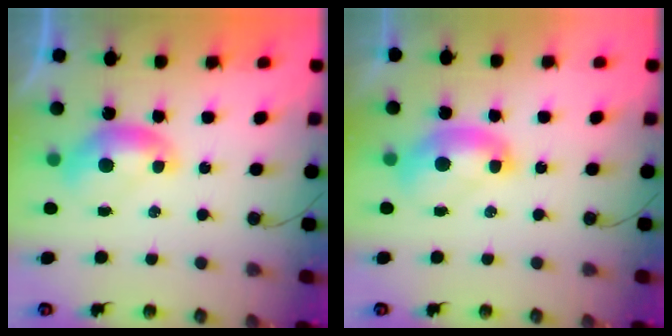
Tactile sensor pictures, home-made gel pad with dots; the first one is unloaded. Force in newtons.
{"total": 2.4, "press": 2.4, "slide": 0.2}